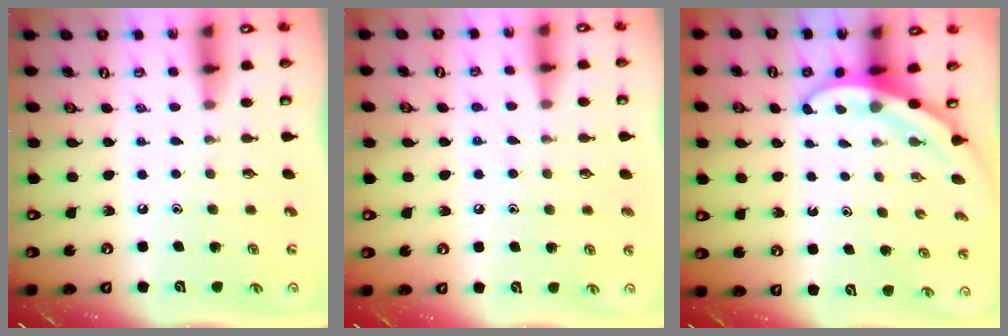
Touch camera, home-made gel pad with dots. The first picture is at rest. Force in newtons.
{"total": 5.5, "press": 5.4, "slide": 0.7}
{"total": 3.5, "press": 3.5, "slide": 0.1}